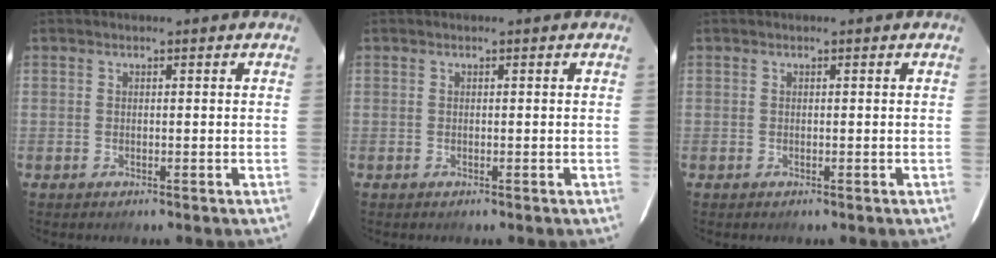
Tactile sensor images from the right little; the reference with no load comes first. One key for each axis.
{"total": 0.0}
{"total": 0.0}